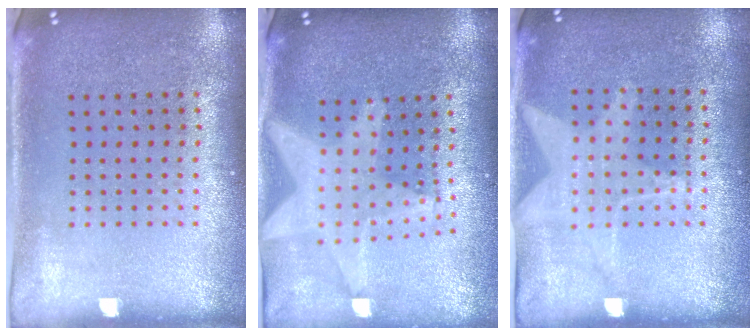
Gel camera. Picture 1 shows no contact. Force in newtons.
{"total": 2.3, "press": 1.9, "slide": 1.3}
{"total": 1.1, "press": 0.9, "slide": 0.6}